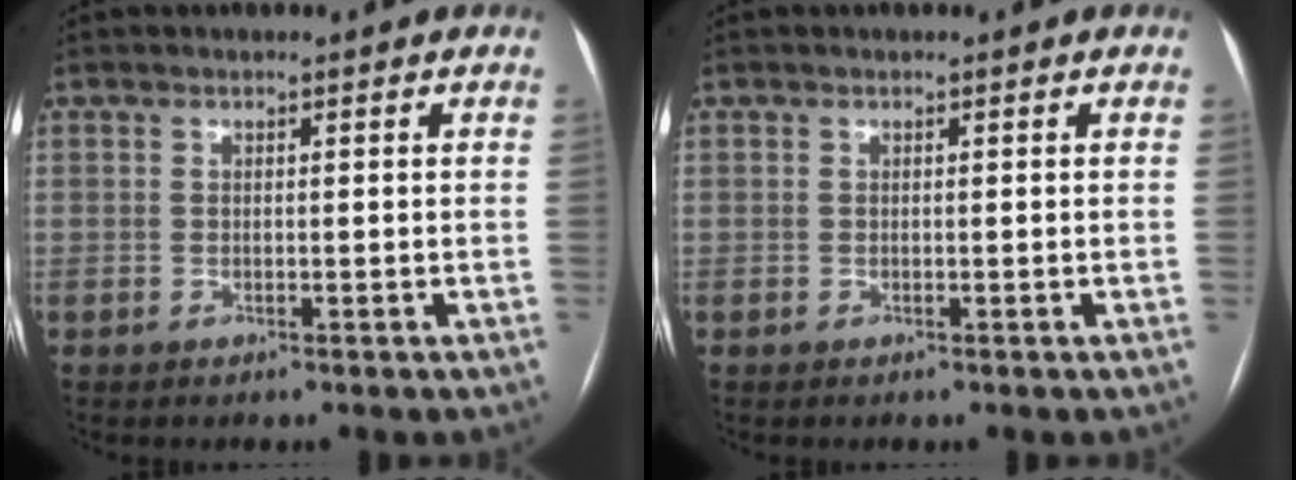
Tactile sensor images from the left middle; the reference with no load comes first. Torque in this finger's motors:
{"motor_torque": [0.00, 0.00, 0.00, 0.00]}